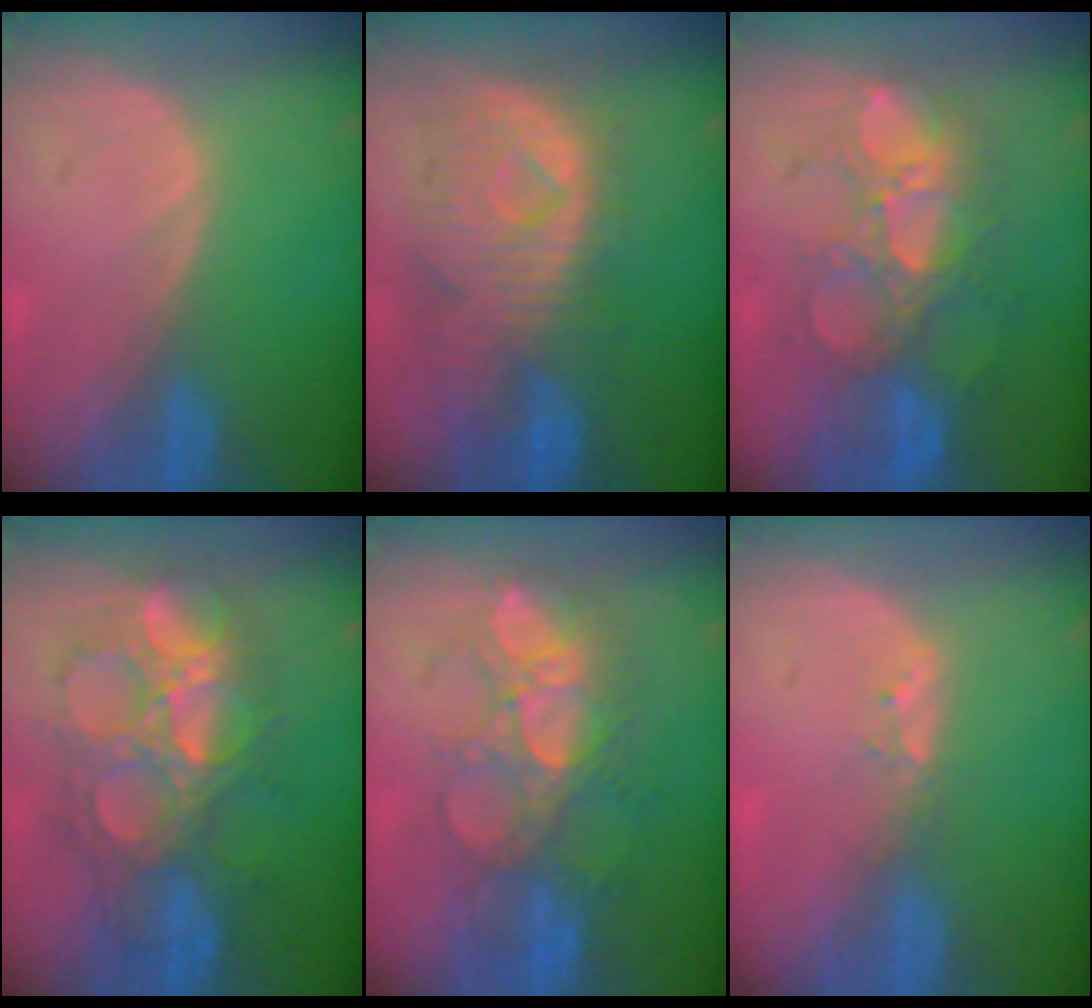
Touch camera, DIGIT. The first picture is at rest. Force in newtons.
{"total": 10.7, "press": 9.5, "slide": 4.9}
{"total": 10.5, "press": 9.3, "slide": 4.8}
{"total": 10.3, "press": 10.2, "slide": 0.6}
{"total": 9.3, "press": 8.9, "slide": 2.6}
{"total": 1.7, "press": 1.5, "slide": 0.9}